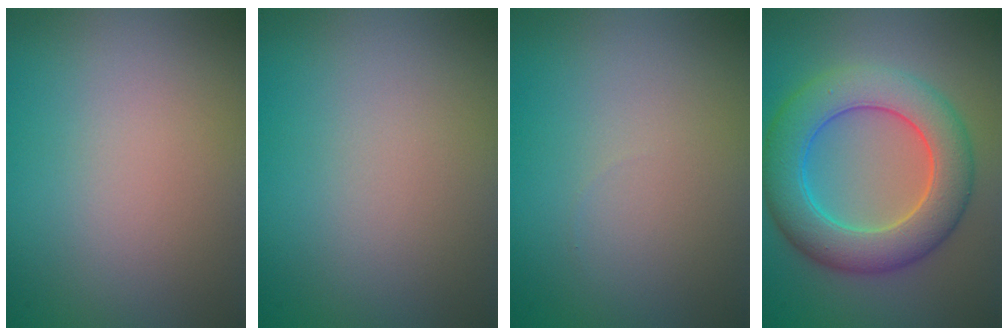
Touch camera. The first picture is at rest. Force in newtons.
{"total": 0.0}
{"total": 0.0}
{"total": 8.2, "press": 8.2, "slide": 0.3}